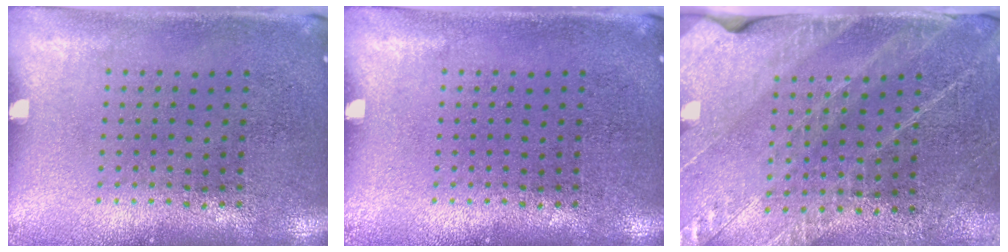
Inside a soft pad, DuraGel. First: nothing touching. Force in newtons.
{"total": 0.0}
{"total": 2.6, "press": 2.6, "slide": 0.0}